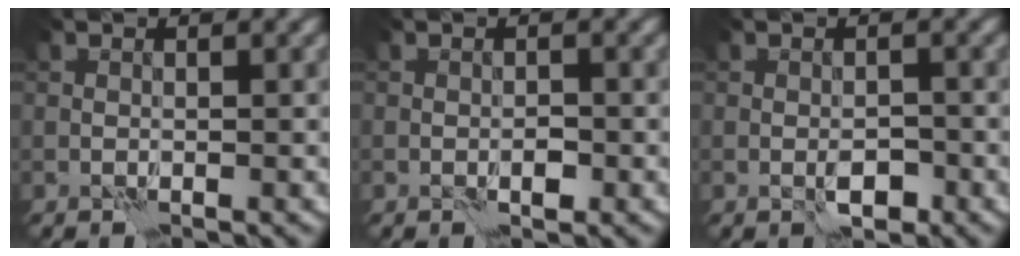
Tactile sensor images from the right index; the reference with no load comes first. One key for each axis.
{"total": 1.2, "fx": -0.4, "fy": 0.6, "fz": 1.0, "tx": -0.017, "ty": 0.000, "tz": -0.007}
{"total": 2.1, "fx": -1.0, "fy": 1.0, "fz": 1.6, "tx": -0.027, "ty": 0.000, "tz": -0.016}